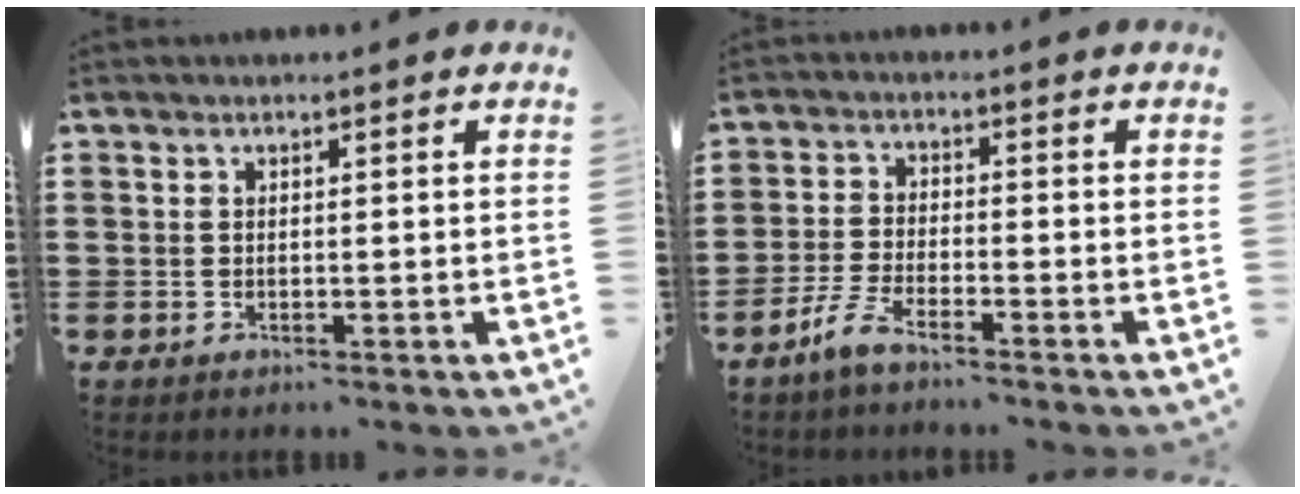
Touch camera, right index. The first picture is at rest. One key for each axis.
{"total": 3.9, "fx": -3.3, "fy": 0.2, "fz": 2.1, "tx": -0.065, "ty": -0.007, "tz": -0.071}